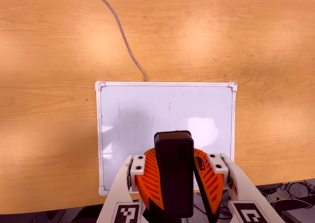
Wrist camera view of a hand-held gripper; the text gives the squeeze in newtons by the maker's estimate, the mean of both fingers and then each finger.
{"total": 9.7, "left": 10.1, "right": 9.3}